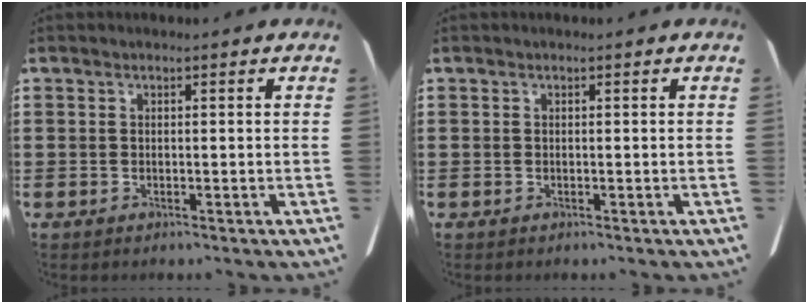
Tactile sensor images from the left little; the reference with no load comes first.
{"total": 0.0}